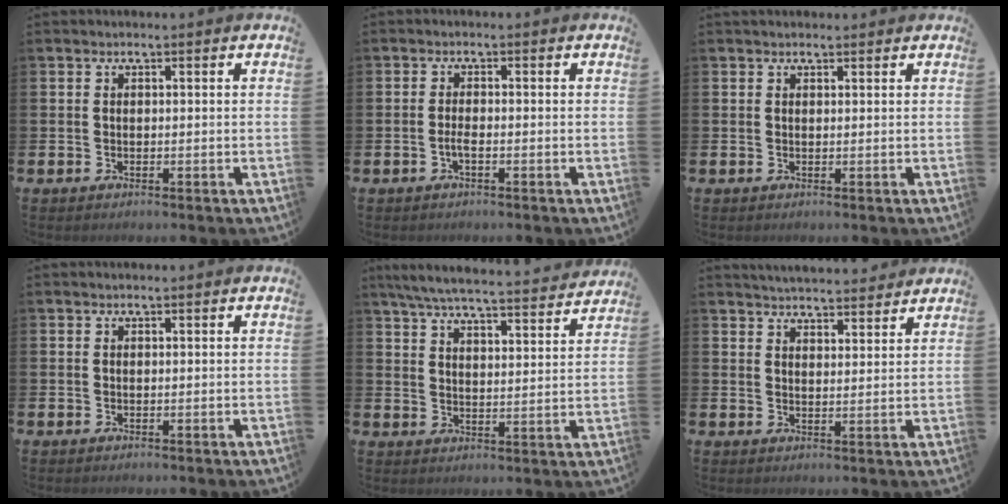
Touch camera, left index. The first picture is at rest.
{"total": 1.3, "force": [-0.6, 0.3, 1.1], "torque": [-0.027, 0.002, -0.010]}
{"total": 0.9, "force": [0.8, 0.3, 0.2], "torque": [0.009, -0.002, 0.013]}
{"total": 0.0}
{"total": 6.7, "force": [6.3, 0.5, 2.1], "torque": [-0.056, -0.049, 0.109]}
{"total": 4.3, "force": [4.3, 0.5, 0.0], "torque": [-0.007, -0.025, 0.078]}